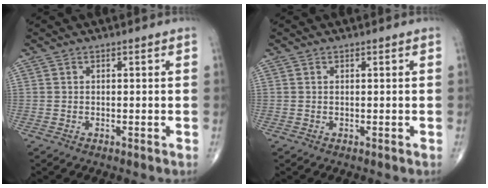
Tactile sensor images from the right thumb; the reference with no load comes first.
{"total": 0.0}